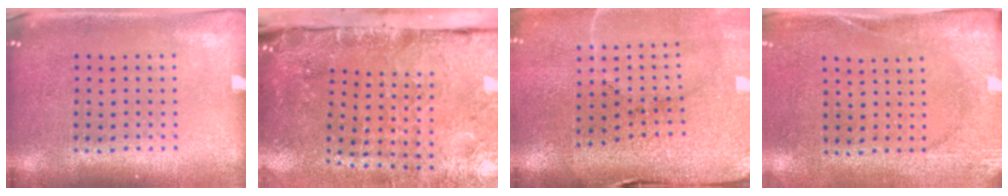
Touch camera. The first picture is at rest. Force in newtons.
{"total": 4.7, "press": 3.6, "slide": 3.0}
{"total": 3.5, "press": 3.5, "slide": 0.4}
{"total": 2.6, "press": 2.1, "slide": 1.6}